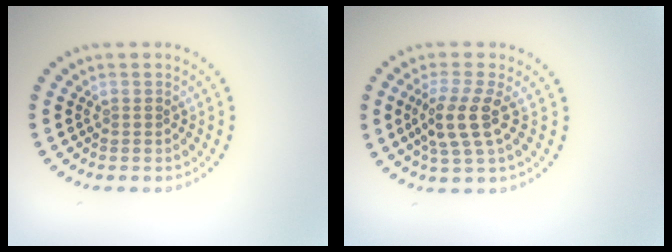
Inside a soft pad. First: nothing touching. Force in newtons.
{"total": 3.5, "press": 3.0, "slide": 1.8}